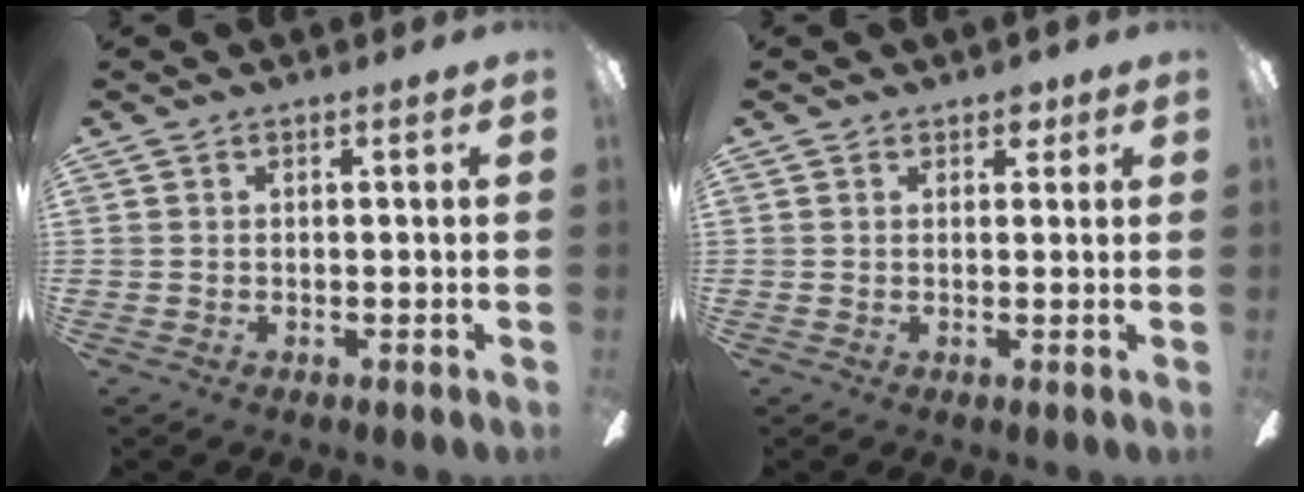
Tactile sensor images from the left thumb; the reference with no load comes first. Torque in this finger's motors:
{"motor_torque": [0.31, 0.03, 0.61, -0.12, 0.00]}